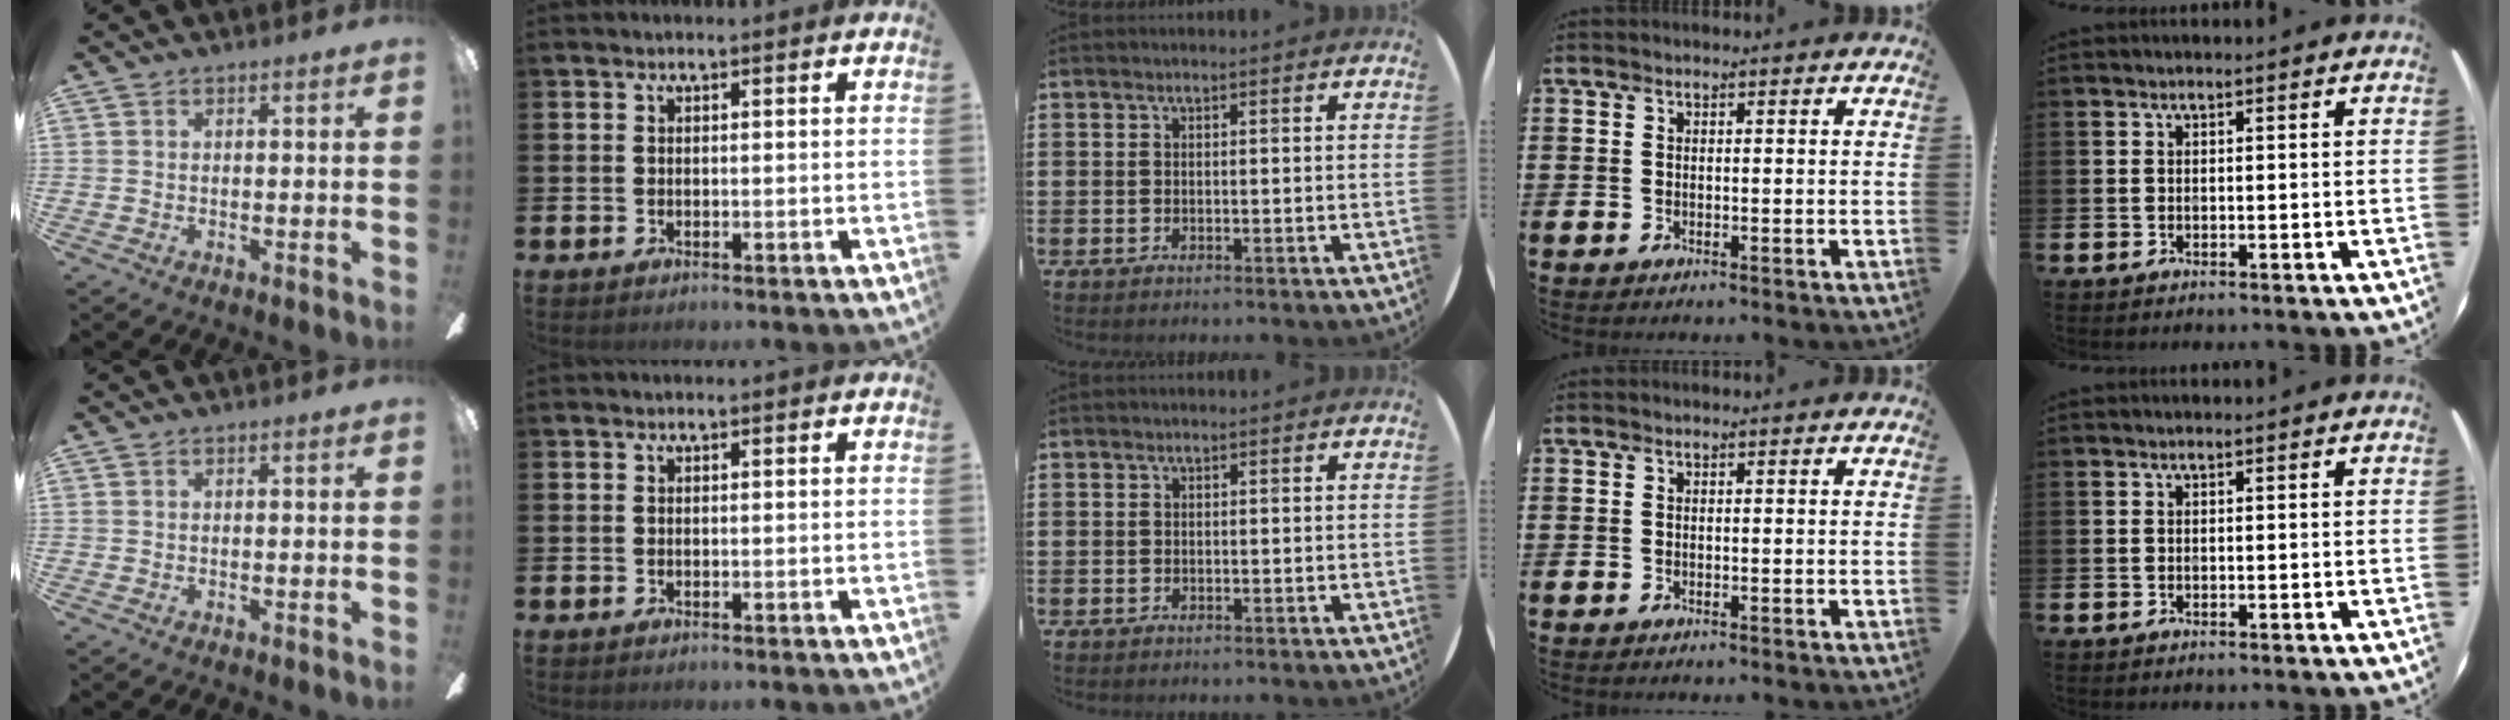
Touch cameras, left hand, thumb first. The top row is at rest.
{}